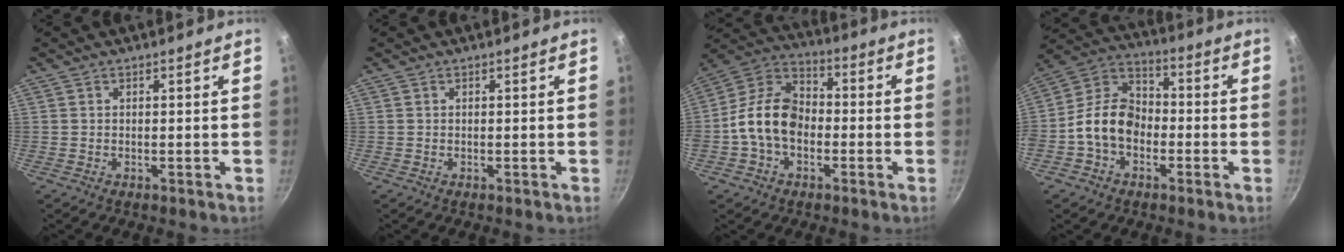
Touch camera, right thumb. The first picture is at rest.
{"total": 0.0}
{"total": 13.3, "force": [-2.2, 9.4, 9.2], "torque": [-0.138, 0.040, -0.060]}
{"total": 12.2, "force": [-2.9, 8.9, 7.8], "torque": [-0.108, 0.043, -0.073]}